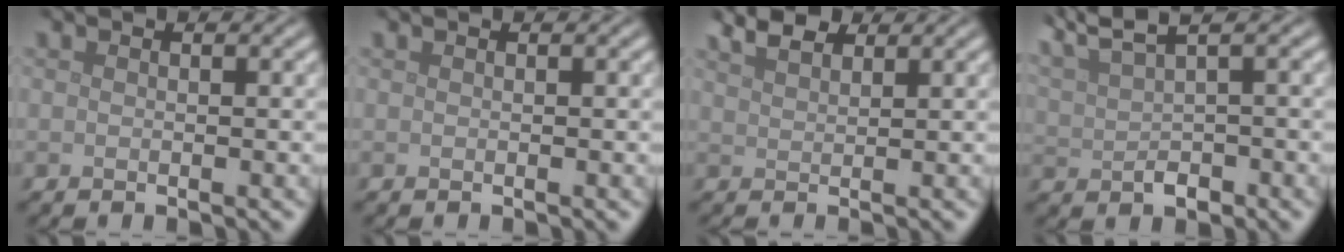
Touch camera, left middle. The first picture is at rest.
{"total": 0.0}
{"total": 2.6, "force": [2.2, 0.7, 1.2], "torque": [-0.020, 0.008, 0.040]}
{"total": 4.8, "force": [3.2, 1.3, 3.3], "torque": [-0.066, 0.013, 0.057]}